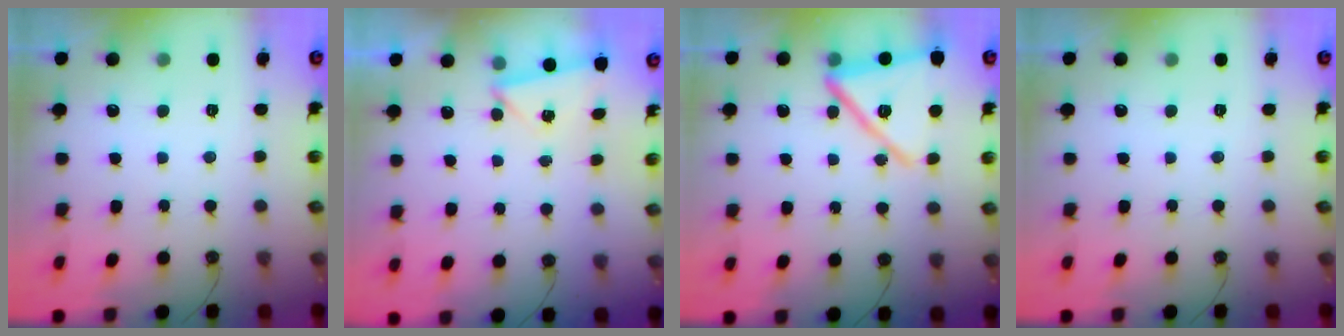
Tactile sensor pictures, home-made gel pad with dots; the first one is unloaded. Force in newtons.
{"total": 2.0, "press": 1.9, "slide": 0.7}
{"total": 17.2, "press": 16.5, "slide": 4.7}
{"total": 0.0}